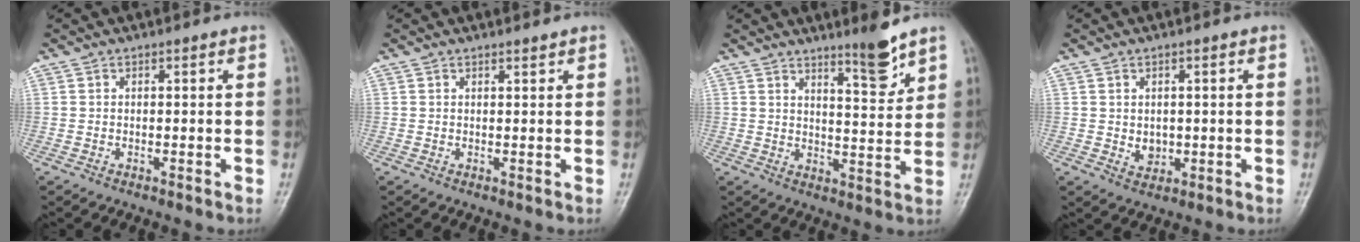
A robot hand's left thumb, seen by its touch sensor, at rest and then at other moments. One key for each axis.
{"total": 0.7, "fx": 0.6, "fy": 0.0, "fz": 0.2, "tx": -0.004, "ty": -0.006, "tz": 0.010}
{"total": 6.6, "fx": 5.1, "fy": 0.9, "fz": 4.1, "tx": -0.052, "ty": -0.049, "tz": 0.082}
{"total": 2.8, "fx": 0.1, "fy": 2.3, "fz": 1.6, "tx": -0.015, "ty": -0.003, "tz": 0.009}